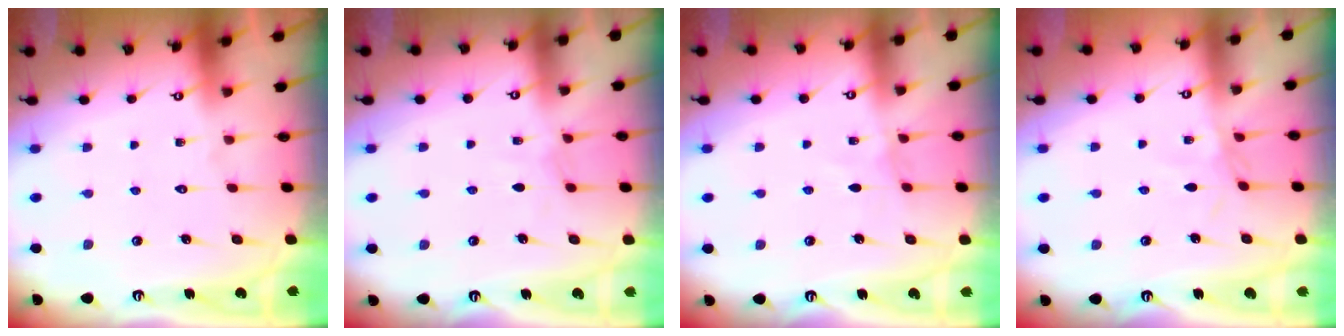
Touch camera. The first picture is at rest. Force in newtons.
{"total": 3.6, "press": 3.5, "slide": 0.4}
{"total": 2.9, "press": 2.9, "slide": 0.4}
{"total": 2.2, "press": 2.2, "slide": 0.3}